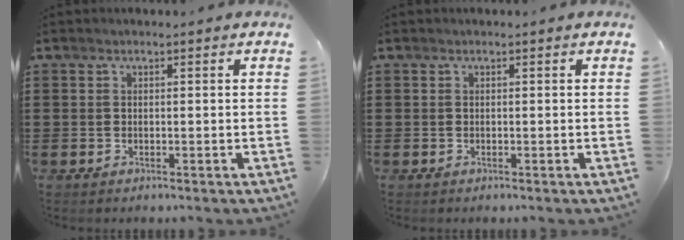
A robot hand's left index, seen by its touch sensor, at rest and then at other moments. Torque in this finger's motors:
{"motor_torque": [0.00, 0.00, 0.00, 0.00]}